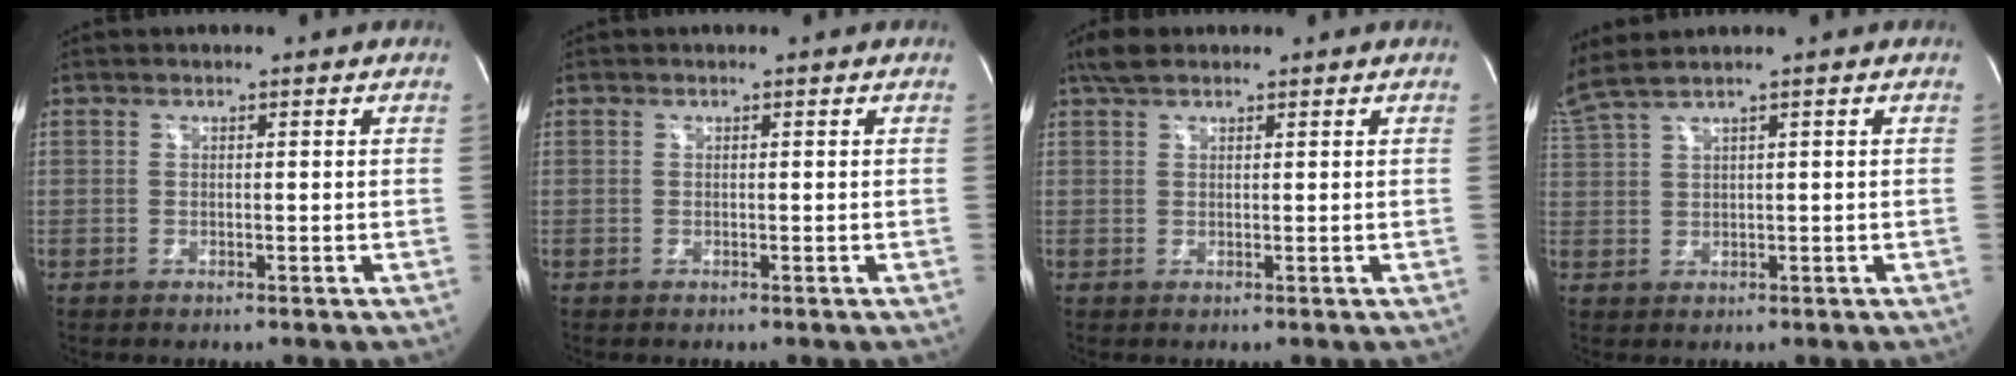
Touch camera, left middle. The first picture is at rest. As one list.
[{"total": 0.0}, {"total": 2.9, "force": [2.2, 1.2, 1.4], "torque": [-0.032, 0.017, 0.042]}, {"total": 4.4, "force": [3.5, -1.1, 2.4], "torque": [-0.069, 0.021, 0.083]}]